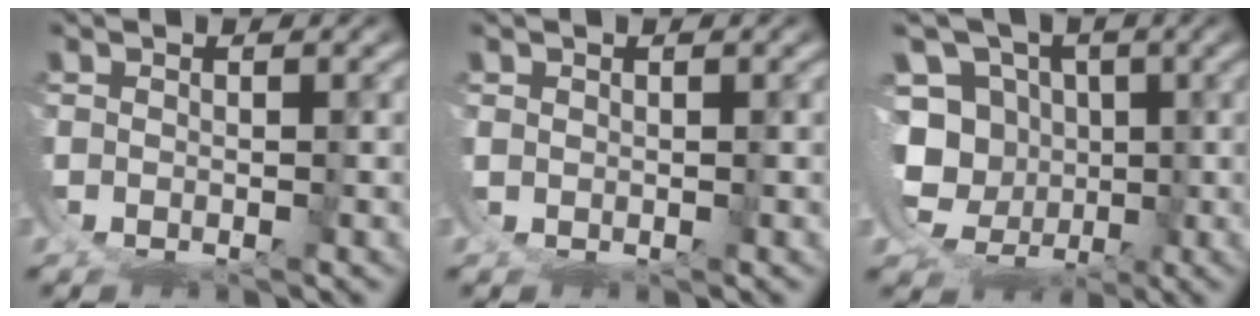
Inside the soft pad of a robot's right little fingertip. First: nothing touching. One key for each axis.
{"total": 1.0, "fx": 0.8, "fy": -0.5, "fz": 0.1, "tx": -0.001, "ty": 0.002, "tz": 0.020}
{"total": 13.2, "fx": 0.1, "fy": 11.2, "fz": 7.0, "tx": -0.140, "ty": -0.040, "tz": 0.003}